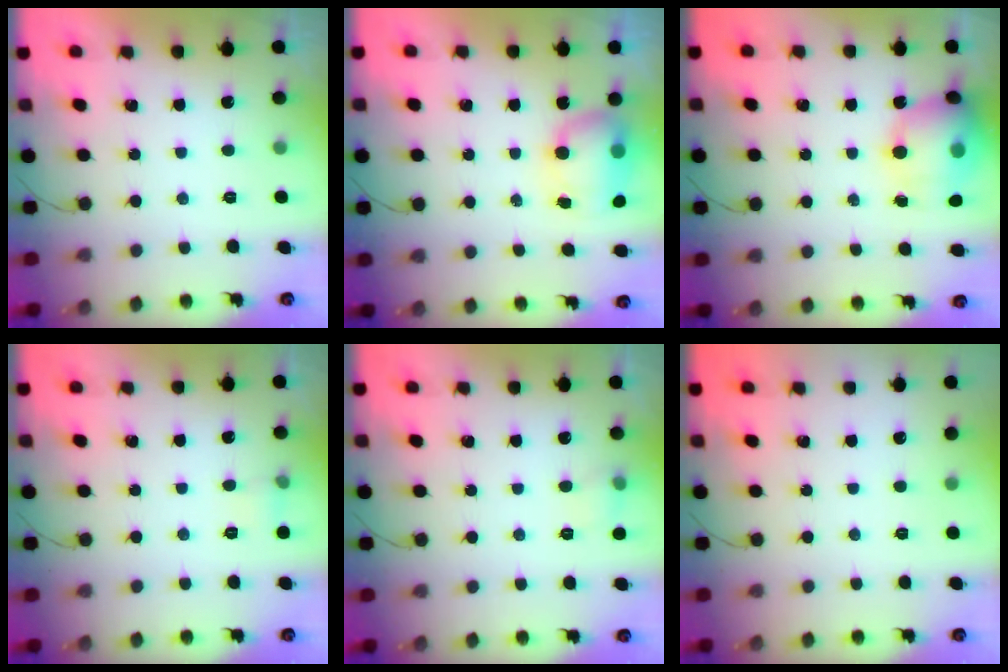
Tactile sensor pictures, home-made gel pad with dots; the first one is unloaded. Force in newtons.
{"total": 11.5, "press": 9.0, "slide": 7.2}
{"total": 16.4, "press": 16.0, "slide": 3.5}
{"total": 4.4, "press": 4.2, "slide": 1.2}
{"total": 5.5, "press": 5.3, "slide": 1.5}
{"total": 0.0}